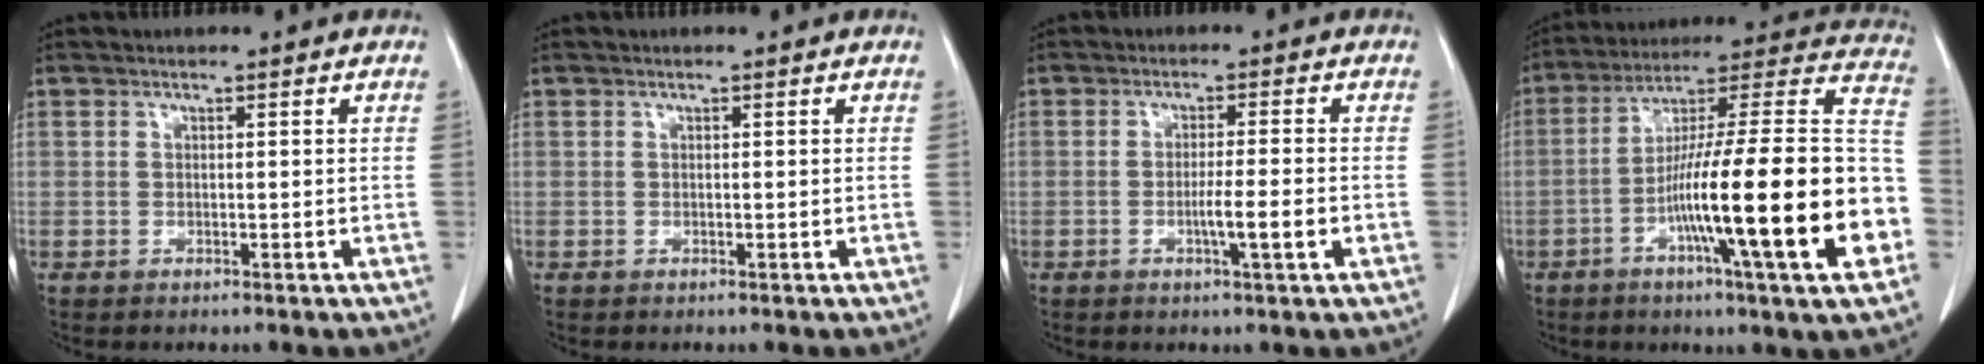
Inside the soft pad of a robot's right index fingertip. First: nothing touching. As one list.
[{"total": 0.0}, {"total": 4.4, "force": [-1.3, -0.3, 4.1], "torque": [-0.067, -0.005, -0.020]}, {"total": 26.6, "force": [-7.2, 0.8, 25.6], "torque": [-0.329, -0.003, -0.126]}]